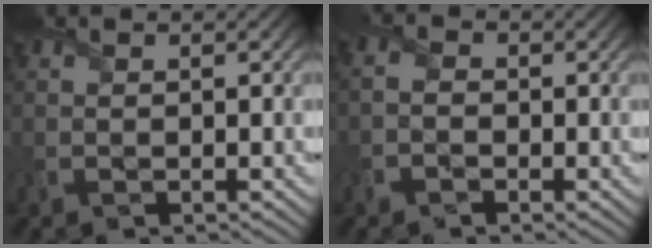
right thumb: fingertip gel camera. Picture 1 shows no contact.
{"total": 1.8, "force": [-1.1, 1.3, 0.5], "torque": [-0.010, 0.006, -0.028]}